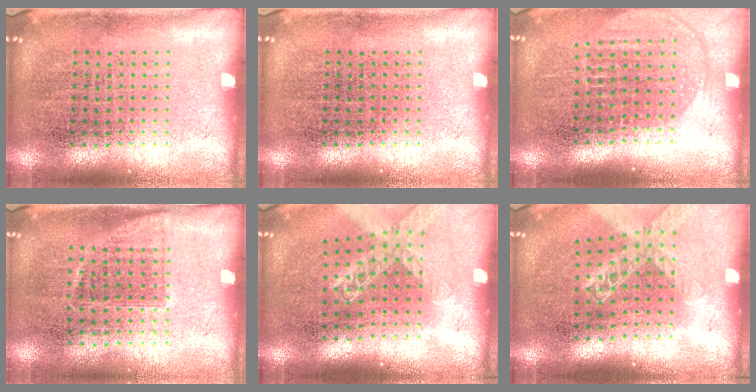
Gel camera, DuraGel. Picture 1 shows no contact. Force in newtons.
{"total": 0.0}
{"total": 1.5, "press": 1.3, "slide": 0.7}
{"total": 0.9, "press": 0.8, "slide": 0.5}
{"total": 1.4, "press": 1.3, "slide": 0.4}
{"total": 1.4, "press": 1.3, "slide": 0.4}